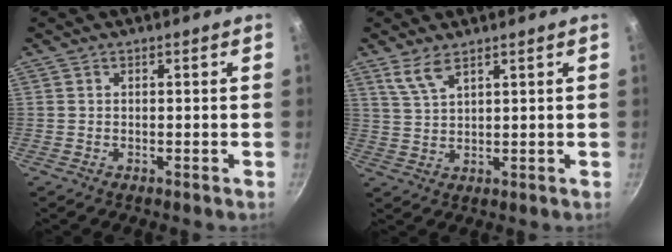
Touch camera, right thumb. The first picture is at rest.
{"total": 4.6, "force": [3.2, 1.2, 3.0], "torque": [-0.062, -0.018, 0.073]}